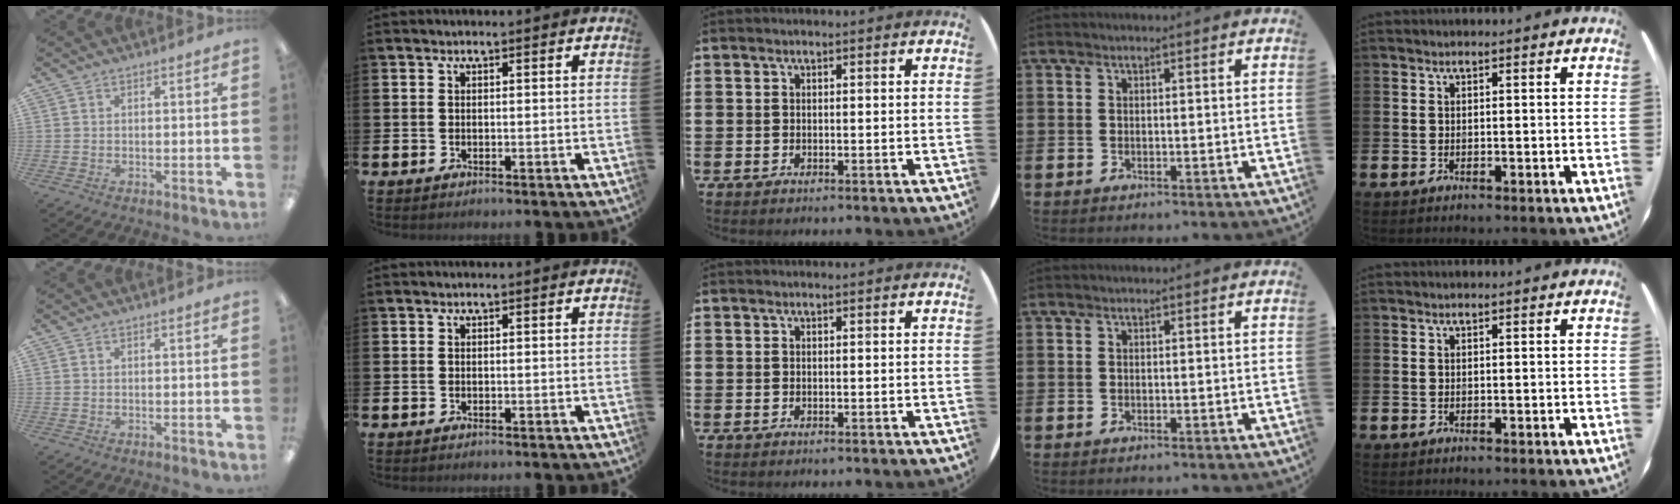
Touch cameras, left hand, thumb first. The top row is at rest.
{}